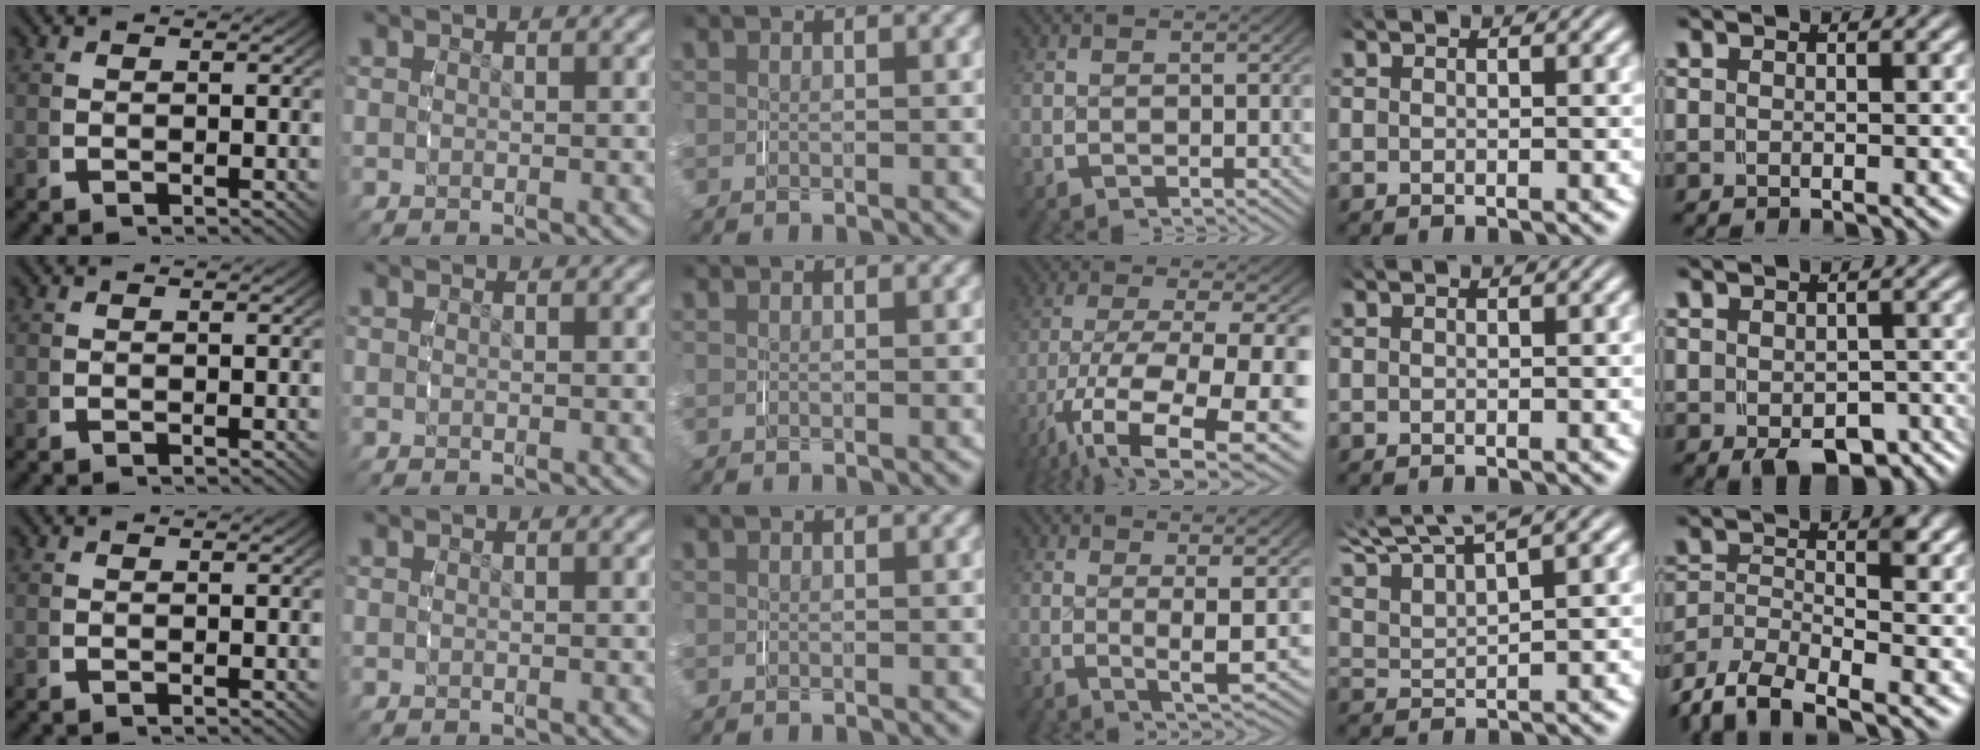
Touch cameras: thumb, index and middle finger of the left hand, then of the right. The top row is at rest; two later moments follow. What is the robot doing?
{"motion": "grasp_and_lifting", "object": "shoes"}